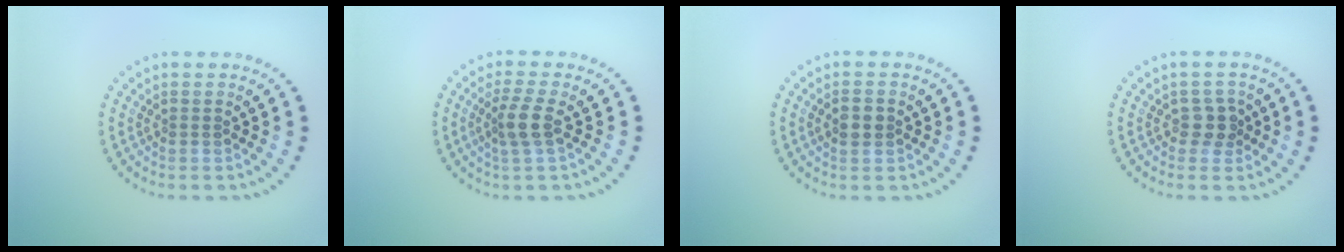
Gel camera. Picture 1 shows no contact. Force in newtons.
{"total": 2.6, "press": 2.0, "slide": 1.7}
{"total": 1.7, "press": 1.7, "slide": 0.1}
{"total": 1.6, "press": 1.5, "slide": 0.8}